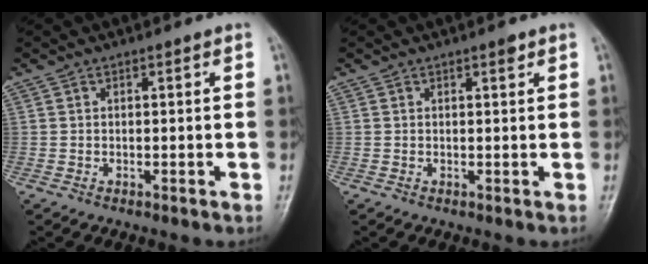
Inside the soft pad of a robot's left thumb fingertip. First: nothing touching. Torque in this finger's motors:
{"motor_torque": [0.37, 0.13, 0.29, -0.20, 0.00]}